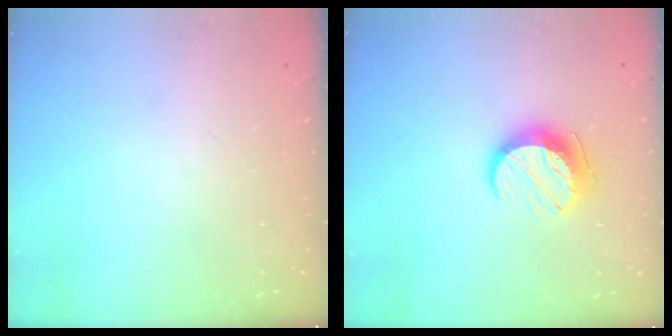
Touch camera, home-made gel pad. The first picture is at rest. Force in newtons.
{"total": 10.5, "press": 10.5, "slide": 0.8}